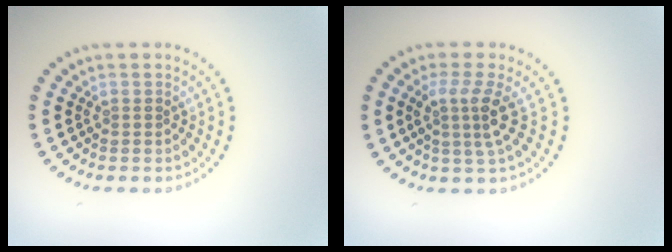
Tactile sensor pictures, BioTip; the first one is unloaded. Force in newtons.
{"total": 3.0, "press": 2.1, "slide": 2.1}